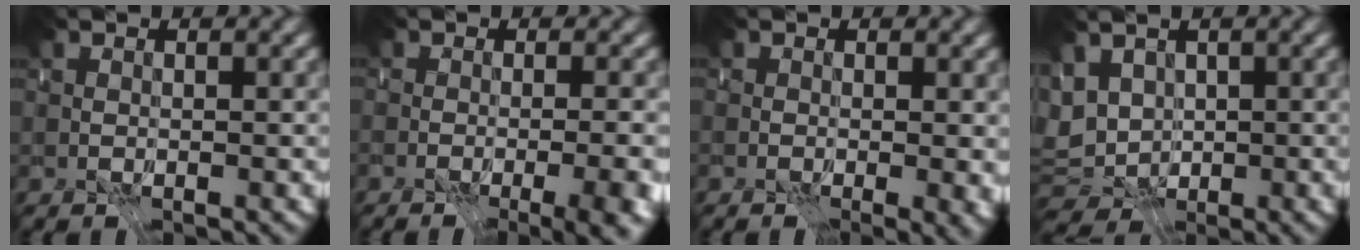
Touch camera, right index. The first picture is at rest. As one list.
[{"total": 9.1, "force": [-4.8, 4.1, 6.5], "torque": [-0.055, -0.012, -0.045]}, {"total": 3.3, "force": [-0.1, 1.7, 2.9], "torque": [-0.023, -0.024, 0.011]}, {"total": 5.1, "force": [0.0, 3.1, 4.0], "torque": [-0.057, -0.002, 0.006]}]